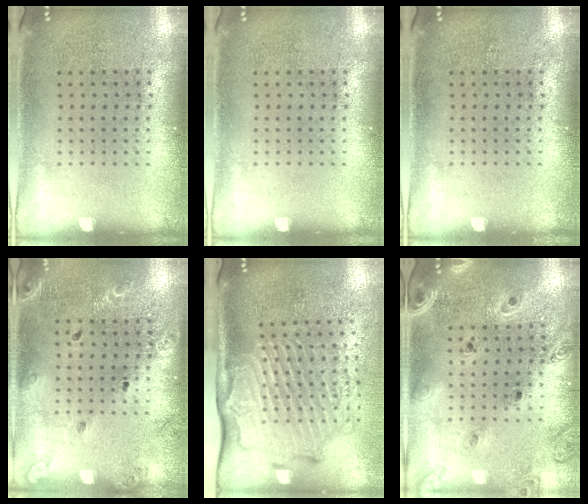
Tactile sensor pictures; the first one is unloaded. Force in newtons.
{"total": 0.0}
{"total": 0.0}
{"total": 1.4, "press": 1.4, "slide": 0.1}
{"total": 2.9, "press": 2.3, "slide": 1.8}
{"total": 1.4, "press": 1.3, "slide": 0.3}